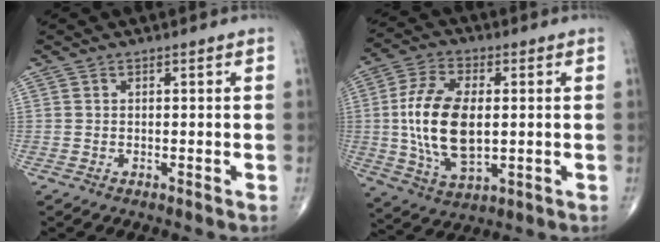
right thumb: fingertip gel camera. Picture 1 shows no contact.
{"total": 15.6, "force": [0.2, 8.2, 13.2], "torque": [-0.262, -0.004, 0.007]}